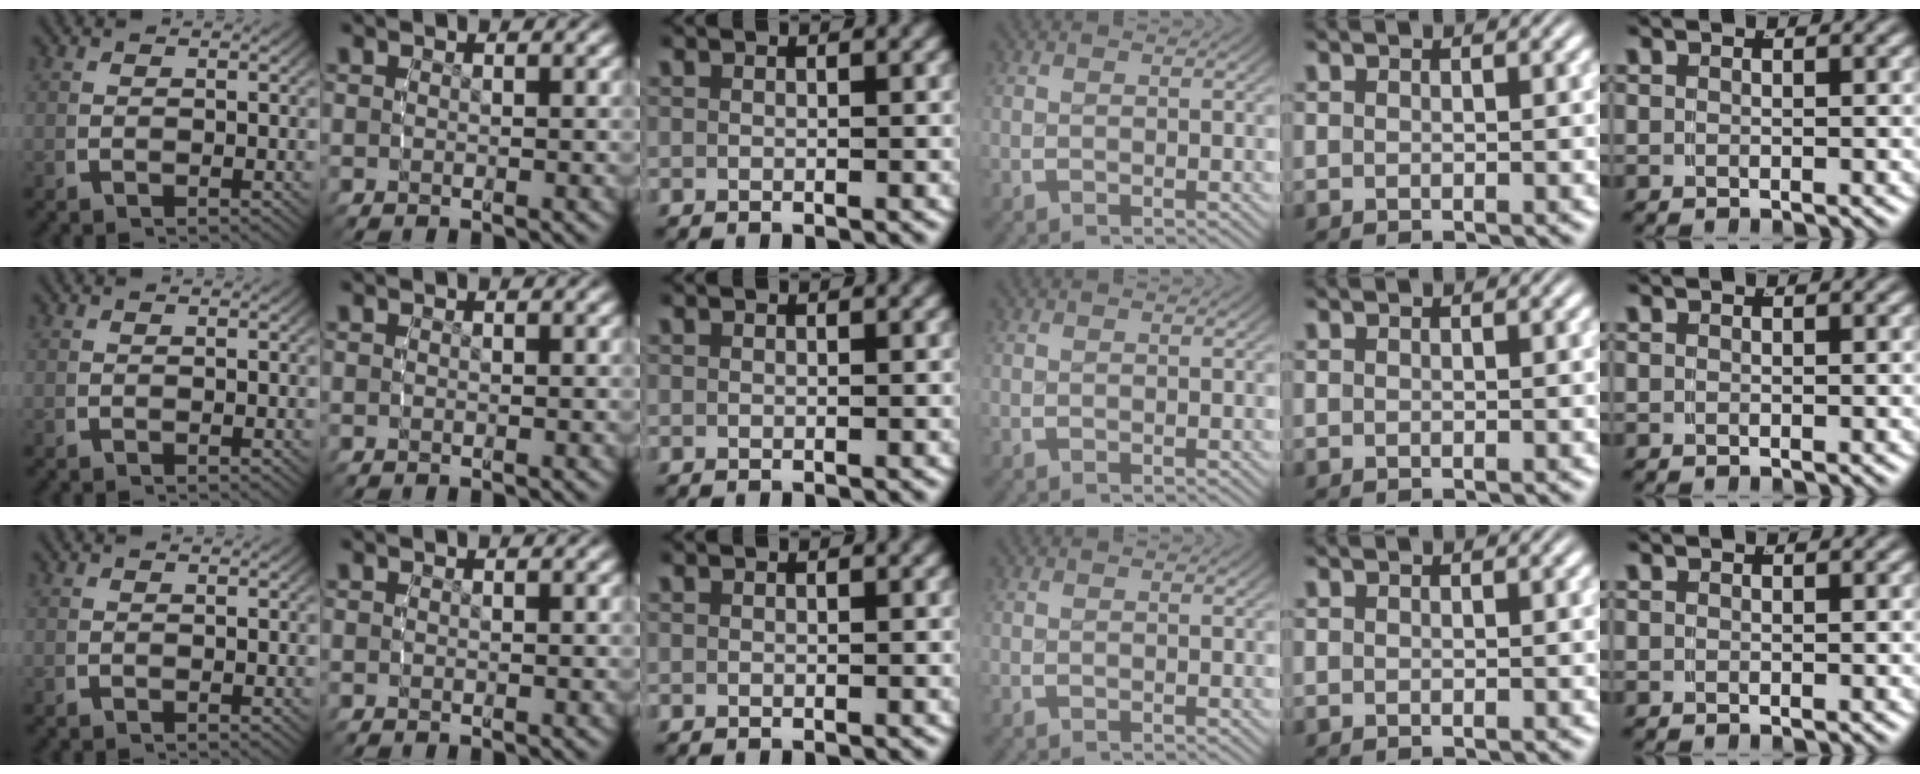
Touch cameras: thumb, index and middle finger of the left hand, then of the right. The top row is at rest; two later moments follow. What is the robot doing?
{"motion": "reach", "object": "shoes"}